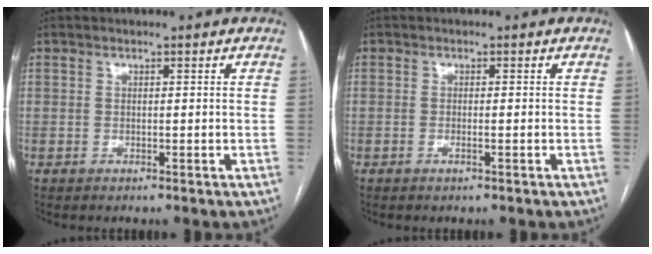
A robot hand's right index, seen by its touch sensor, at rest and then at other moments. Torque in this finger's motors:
{"motor_torque": [-0.38, 0.25, -0.02, 0.00]}